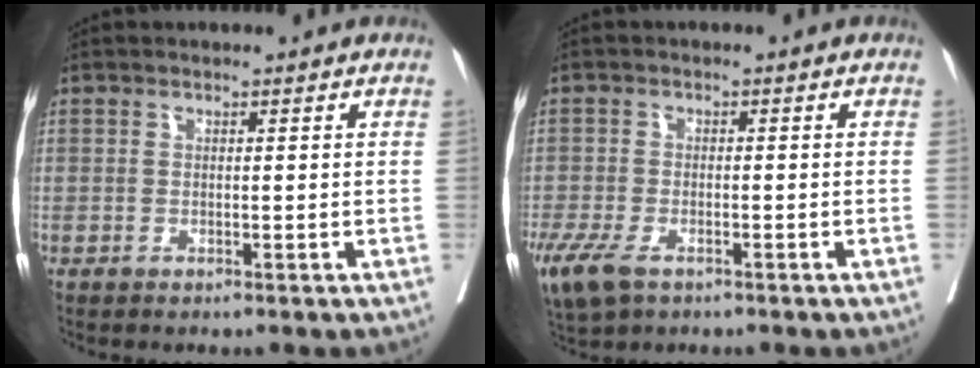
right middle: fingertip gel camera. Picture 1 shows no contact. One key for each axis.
{"total": 9.1, "fx": -5.6, "fy": 4.3, "fz": 5.9, "tx": -0.131, "ty": -0.018, "tz": -0.092}